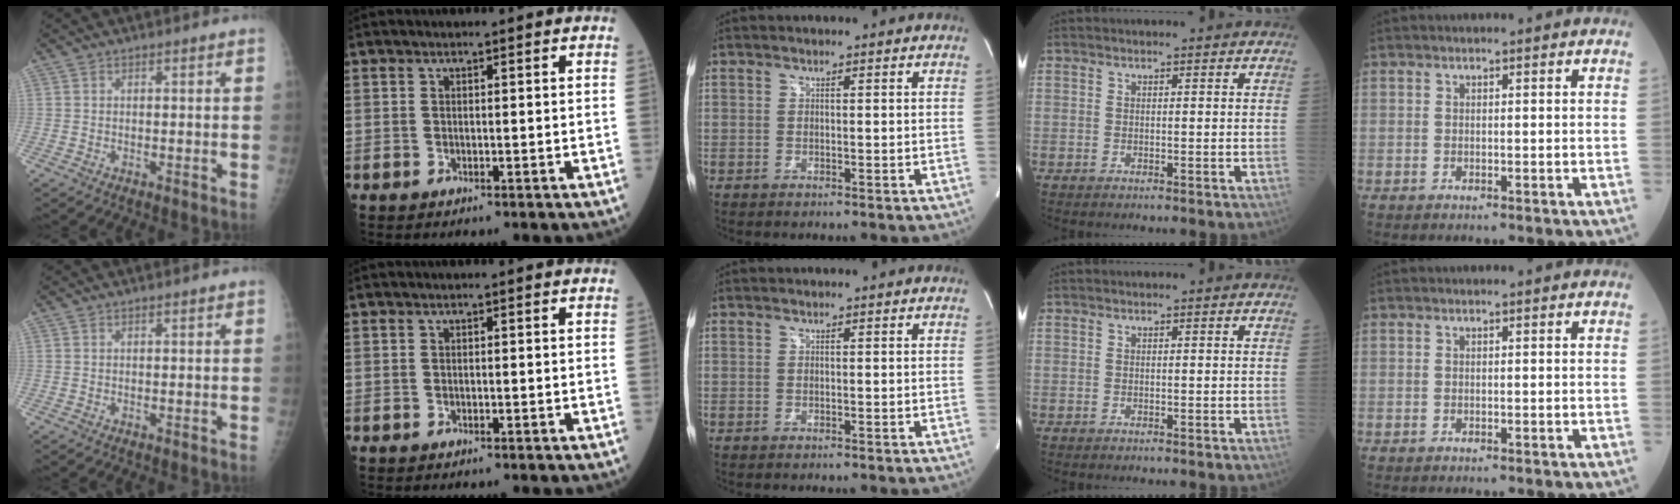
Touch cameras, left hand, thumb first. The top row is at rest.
{}